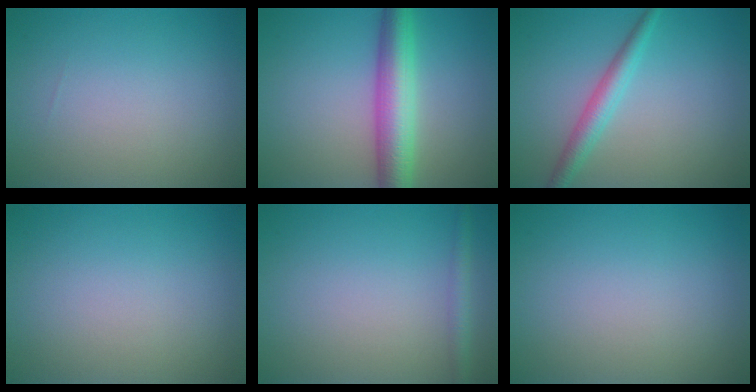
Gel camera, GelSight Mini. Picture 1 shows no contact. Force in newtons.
{"total": 6.0, "press": 6.0, "slide": 0.1}
{"total": 2.6, "press": 2.6, "slide": 0.0}
{"total": 0.0}
{"total": 1.6, "press": 1.6, "slide": 0.1}
{"total": 0.0}